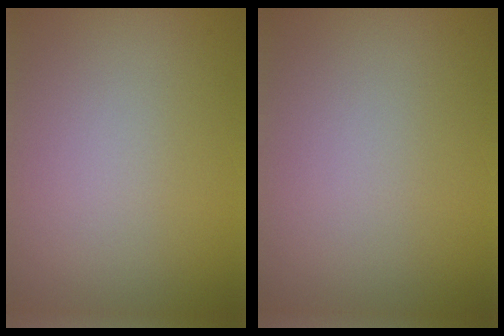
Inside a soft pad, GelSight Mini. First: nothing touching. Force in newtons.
{"total": 0.0}